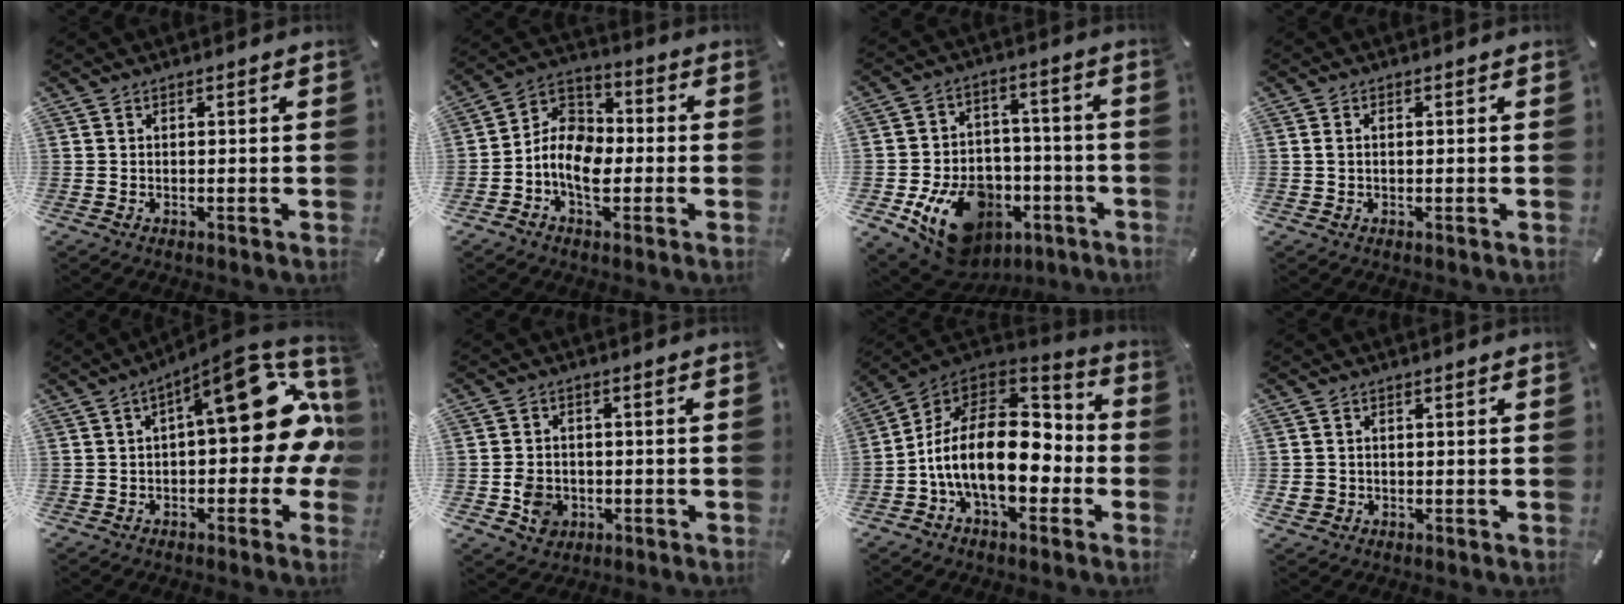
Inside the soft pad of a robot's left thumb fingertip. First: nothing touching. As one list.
[{"total": 9.2, "force": [-3.5, 6.7, 5.3], "torque": [-0.120, 0.012, -0.069]}, {"total": 17.3, "force": [-7.6, 12.3, 9.5], "torque": [-0.140, 0.044, -0.109]}, {"total": 1.3, "force": [0.1, 0.8, 1.0], "torque": [-0.022, 0.005, 0.001]}, {"total": 18.5, "force": [4.6, 8.4, 15.9], "torque": [-0.186, -0.036, 0.073]}, {"total": 6.2, "force": [-1.9, 5.4, 2.4], "torque": [-0.043, 0.010, -0.032]}, {"total": 20.5, "force": [-3.1, 12.6, 15.8], "torque": [-0.287, -0.002, -0.050]}, {"total": 2.4, "force": [-0.3, 2.2, 0.7], "torque": [-0.013, 0.004, -0.008]}]